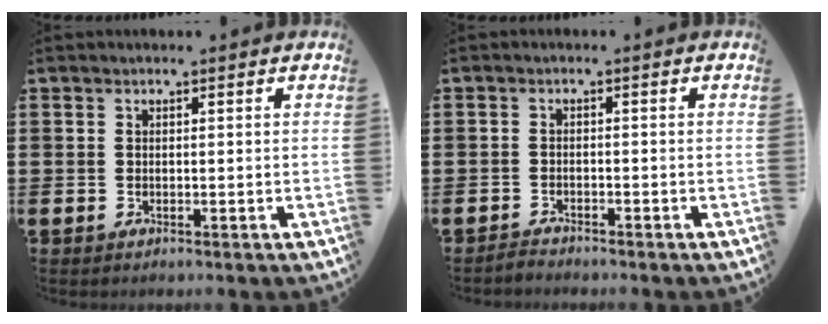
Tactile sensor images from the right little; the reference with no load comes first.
{"total": 1.2, "force": [-1.2, 0.1, 0.0], "torque": [-0.003, 0.001, -0.024]}